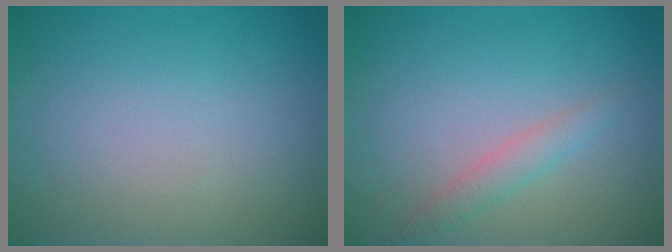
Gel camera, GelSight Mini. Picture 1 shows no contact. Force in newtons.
{"total": 1.7, "press": 1.7, "slide": 0.0}